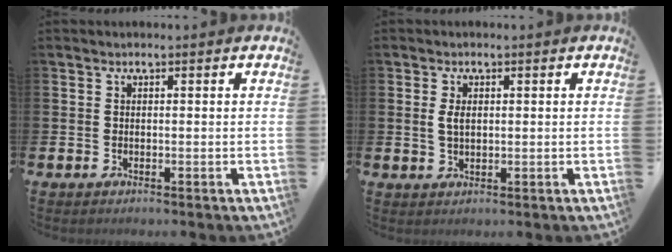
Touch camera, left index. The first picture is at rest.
{"total": 2.1, "force": [0.7, 1.2, 1.6], "torque": [-0.018, 0.000, 0.006]}